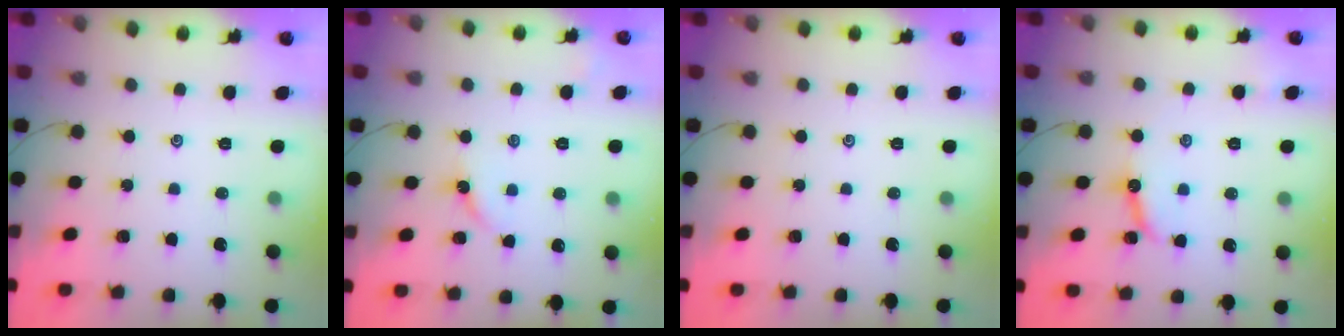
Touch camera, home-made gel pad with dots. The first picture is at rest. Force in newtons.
{"total": 4.1, "press": 4.0, "slide": 0.7}
{"total": 0.0}
{"total": 8.4, "press": 8.4, "slide": 0.3}